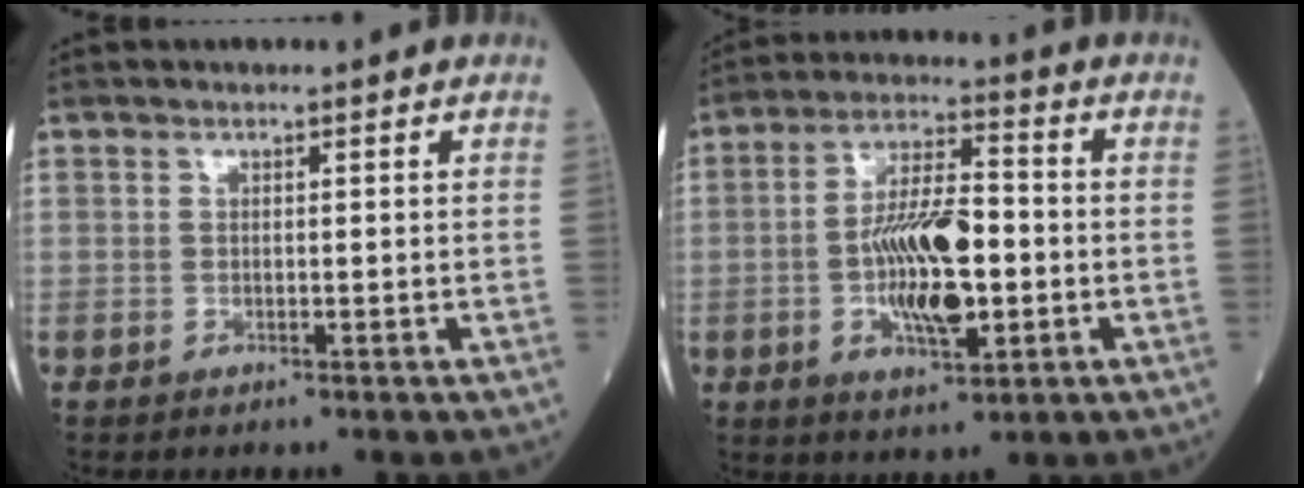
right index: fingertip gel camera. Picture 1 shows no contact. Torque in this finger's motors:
{"motor_torque": [0.58, -0.15, 0.36, 0.21]}